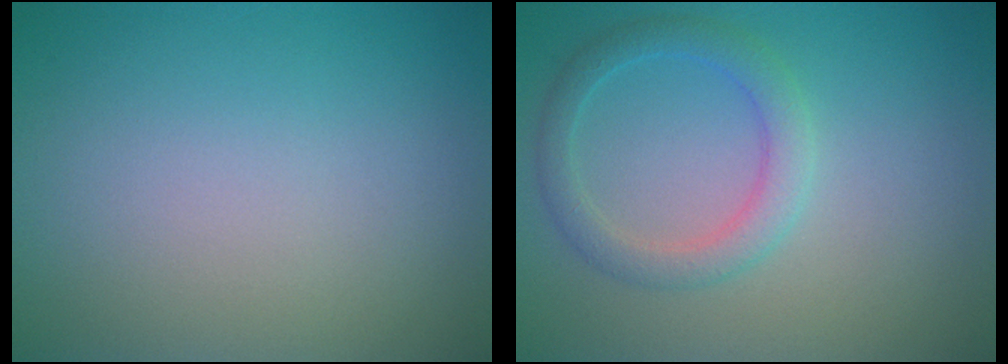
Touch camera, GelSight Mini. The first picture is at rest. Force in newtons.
{"total": 2.7, "press": 2.7, "slide": 0.1}